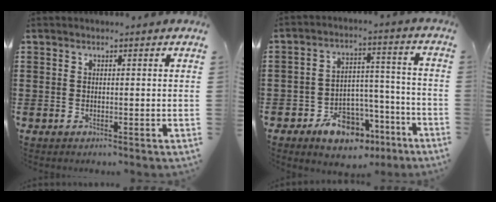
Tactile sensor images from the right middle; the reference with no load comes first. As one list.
[{"total": 8.4, "force": [-6.2, 4.6, 3.3], "torque": [-0.046, 0.041, -0.109]}]